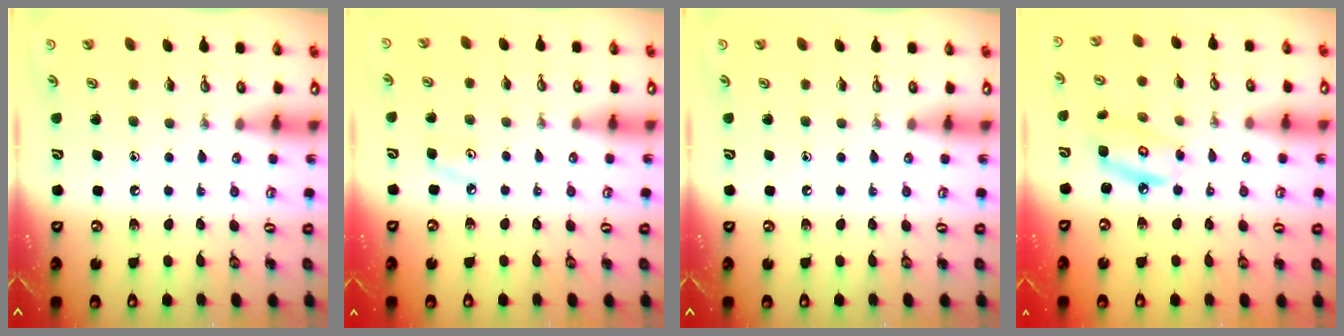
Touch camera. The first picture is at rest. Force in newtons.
{"total": 4.3, "press": 4.2, "slide": 0.5}
{"total": 0.0}
{"total": 7.3, "press": 7.3, "slide": 0.5}